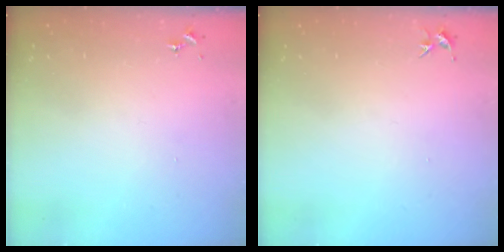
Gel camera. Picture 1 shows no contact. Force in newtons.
{"total": 3.4, "press": 3.4, "slide": 0.4}